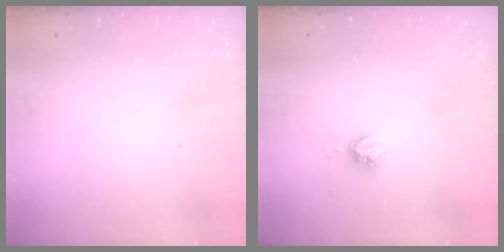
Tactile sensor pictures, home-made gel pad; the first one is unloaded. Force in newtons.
{"total": 4.4, "press": 4.4, "slide": 0.1}